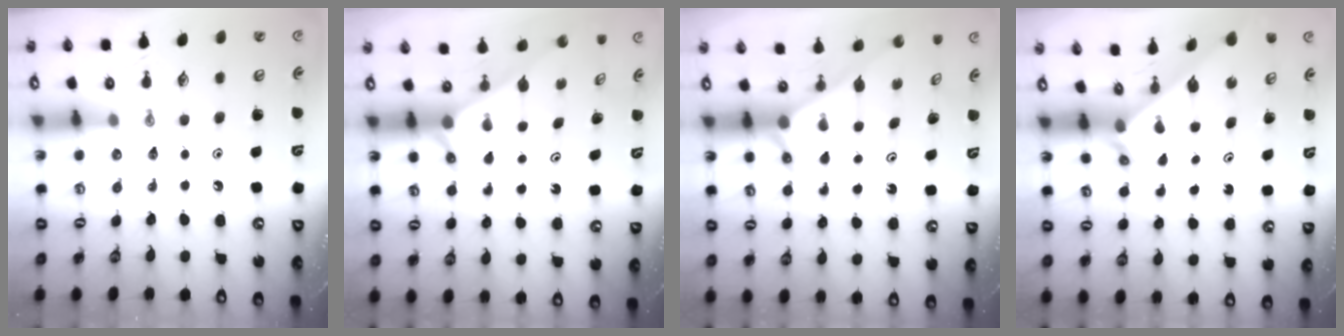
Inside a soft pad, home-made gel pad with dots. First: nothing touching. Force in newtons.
{"total": 2.7, "press": 2.7, "slide": 0.2}
{"total": 2.6, "press": 2.6, "slide": 0.2}
{"total": 2.6, "press": 2.6, "slide": 0.2}